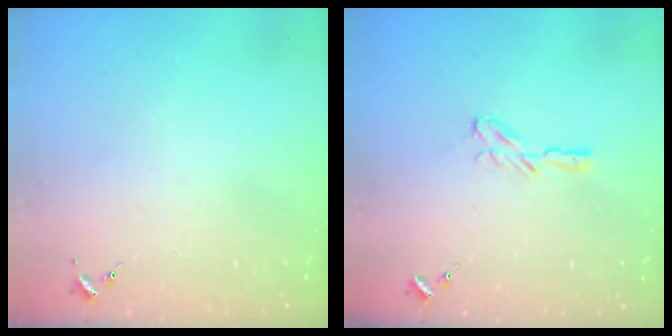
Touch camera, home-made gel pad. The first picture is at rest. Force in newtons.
{"total": 5.8, "press": 5.8, "slide": 0.2}